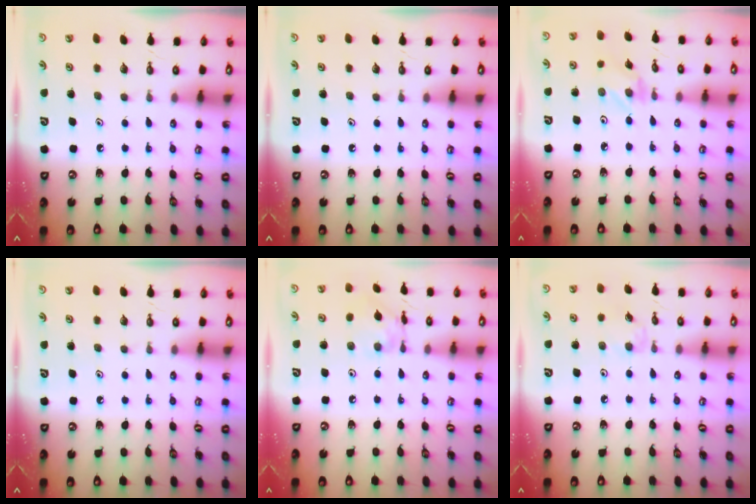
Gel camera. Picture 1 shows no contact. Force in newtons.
{"total": 0.0}
{"total": 0.8, "press": 0.6, "slide": 0.5}
{"total": 0.0}
{"total": 8.0, "press": 8.0, "slide": 0.5}
{"total": 2.5, "press": 2.4, "slide": 0.4}